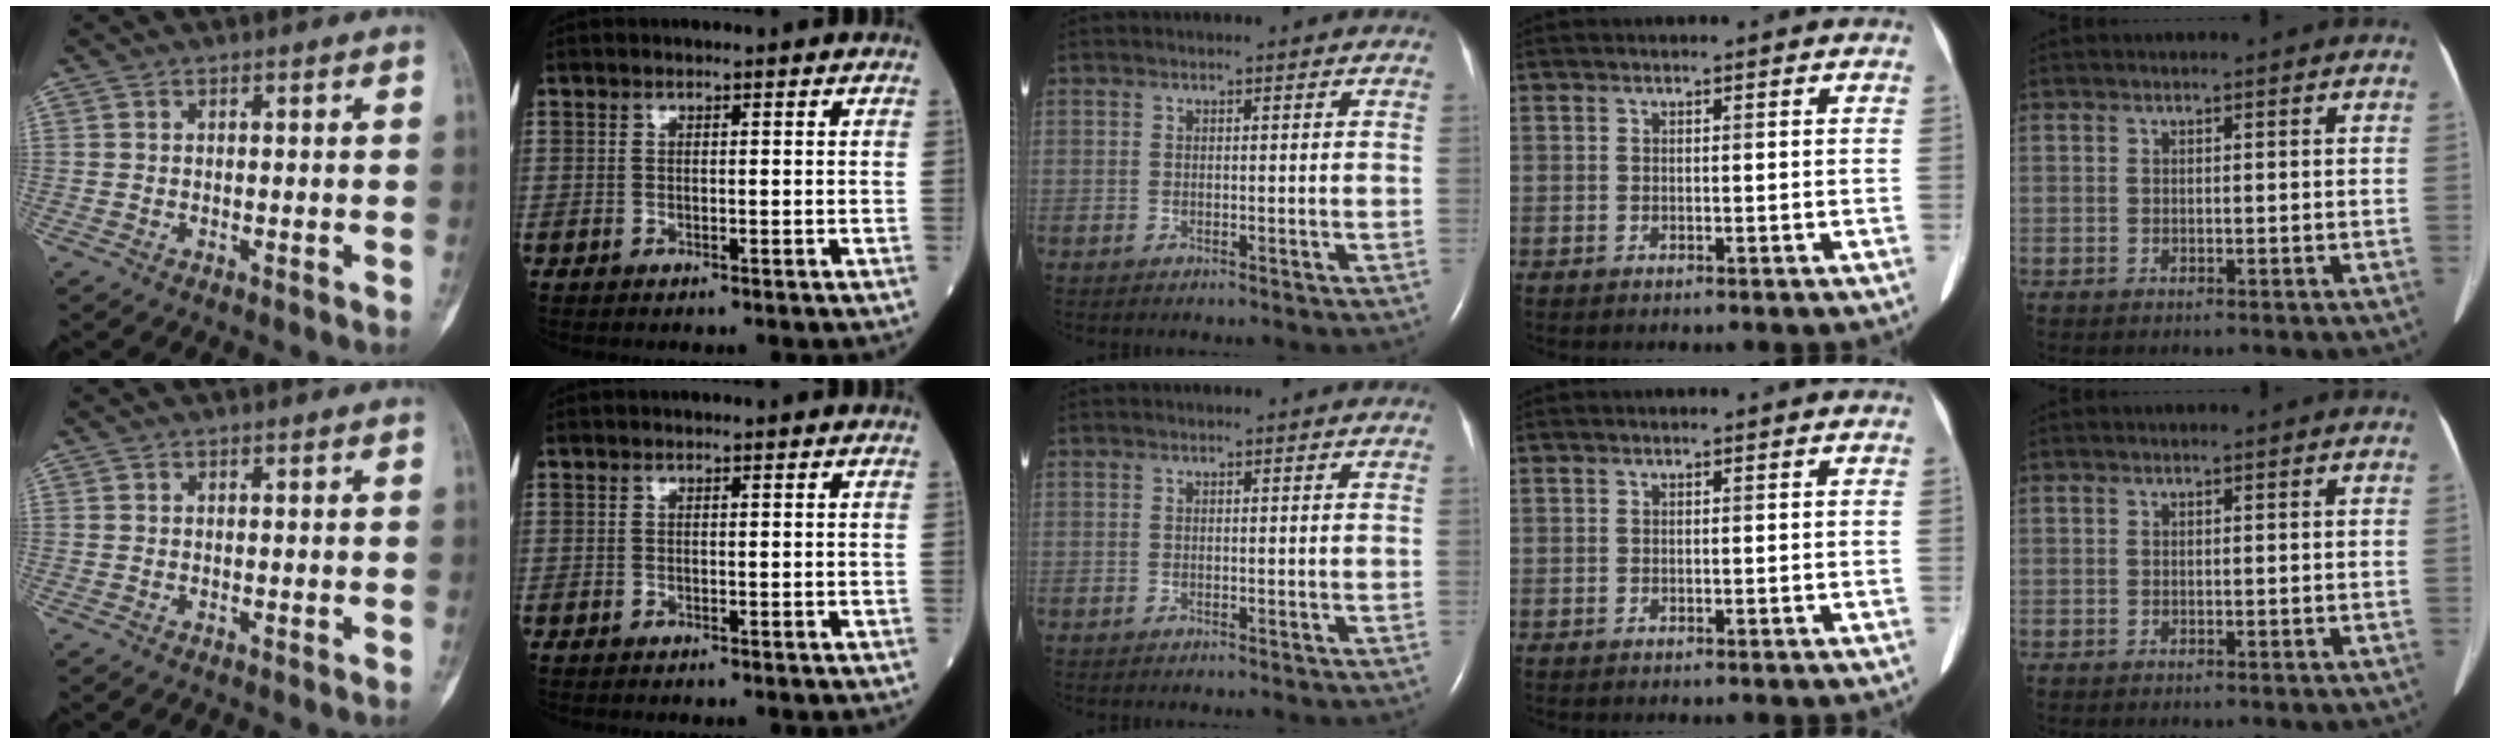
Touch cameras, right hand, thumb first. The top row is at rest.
{}